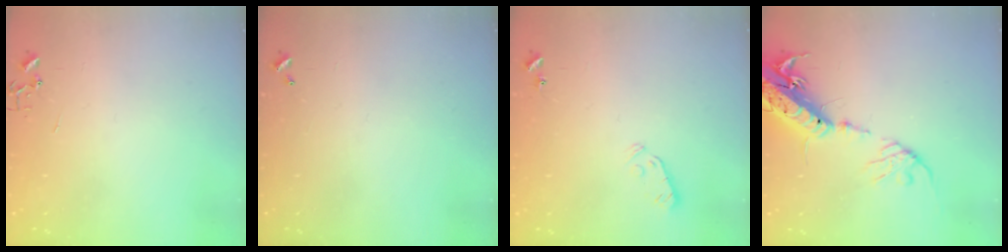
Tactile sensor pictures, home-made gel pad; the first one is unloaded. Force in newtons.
{"total": 0.0}
{"total": 3.8, "press": 3.7, "slide": 0.9}
{"total": 19.6, "press": 19.1, "slide": 4.3}